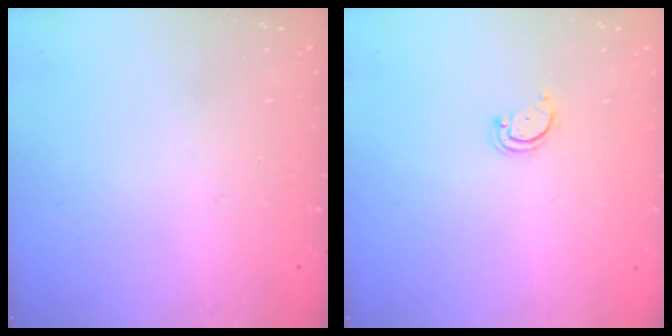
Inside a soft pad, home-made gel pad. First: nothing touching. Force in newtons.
{"total": 2.2, "press": 2.2, "slide": 0.2}